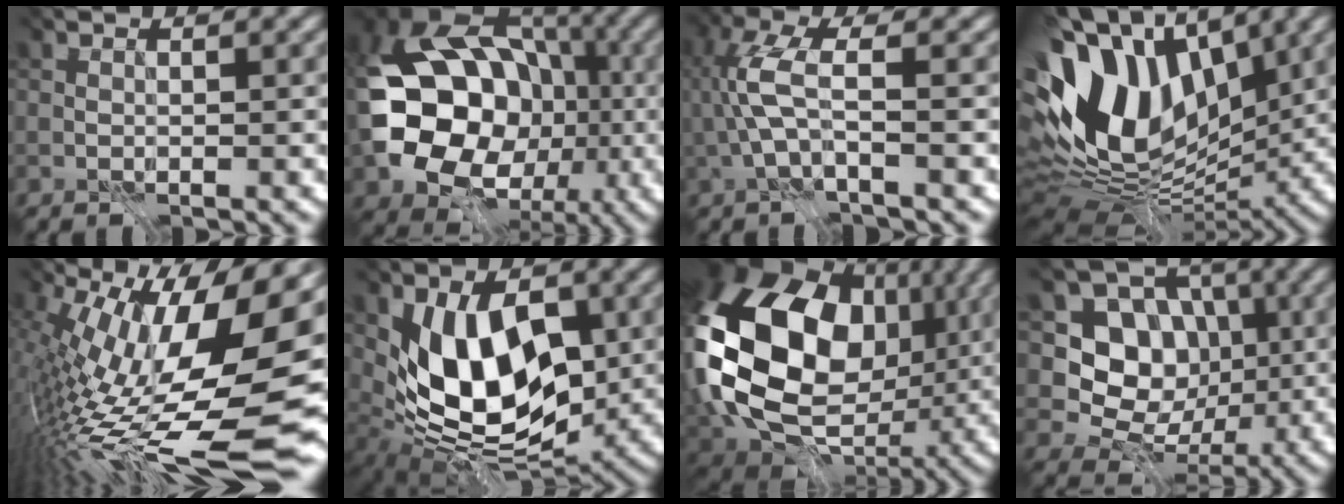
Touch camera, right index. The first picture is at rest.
{"total": 15.6, "force": [-3.2, 11.9, 9.6], "torque": [-0.156, -0.016, -0.031]}
{"total": 3.9, "force": [-2.2, 0.1, 3.2], "torque": [-0.103, -0.006, -0.023]}
{"total": 13.3, "force": [-0.2, 8.9, 9.8], "torque": [-0.216, -0.007, 0.019]}
{"total": 17.6, "force": [-3.1, 6.3, 16.2], "torque": [-0.268, -0.048, -0.027]}
{"total": 7.3, "force": [-1.8, 4.0, 5.8], "torque": [-0.116, -0.029, -0.005]}
{"total": 16.4, "force": [-0.6, 12.4, 10.7], "torque": [-0.242, -0.026, 0.026]}
{"total": 5.4, "force": [-1.3, 4.8, 1.9], "torque": [-0.018, -0.027, -0.017]}